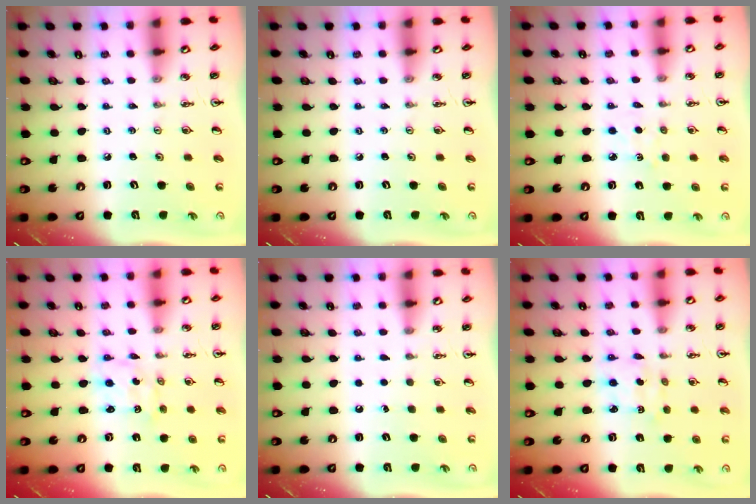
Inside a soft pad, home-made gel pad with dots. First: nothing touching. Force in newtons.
{"total": 0.0}
{"total": 3.5, "press": 3.5, "slide": 0.4}
{"total": 1.6, "press": 1.3, "slide": 0.8}
{"total": 1.4, "press": 1.4, "slide": 0.1}
{"total": 2.7, "press": 2.7, "slide": 0.0}